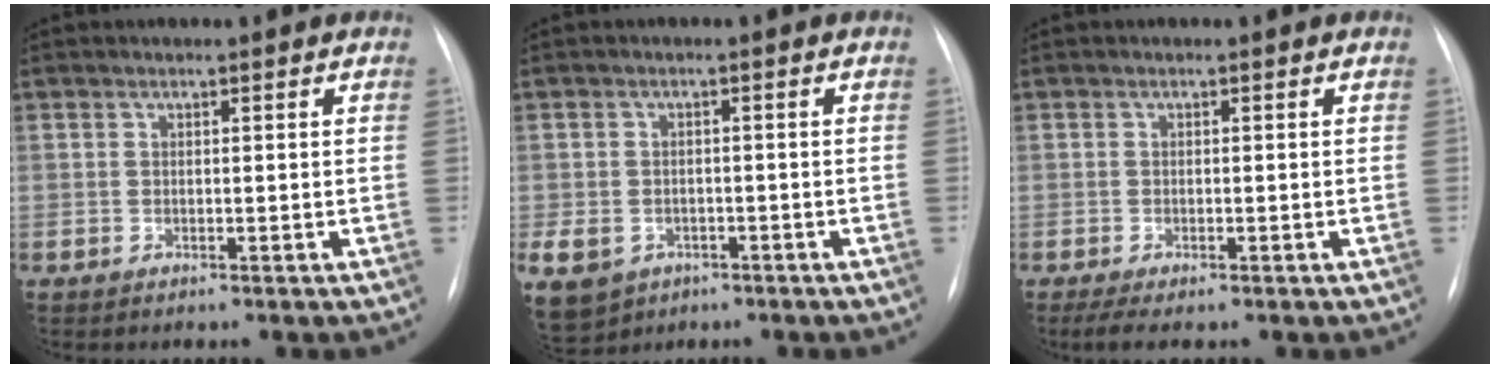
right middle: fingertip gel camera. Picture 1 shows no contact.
{"total": 15.7, "force": [-6.8, 12.7, 6.2], "torque": [-0.199, -0.006, -0.088]}
{"total": 3.4, "force": [-2.2, 1.0, 2.4], "torque": [-0.043, -0.010, -0.032]}